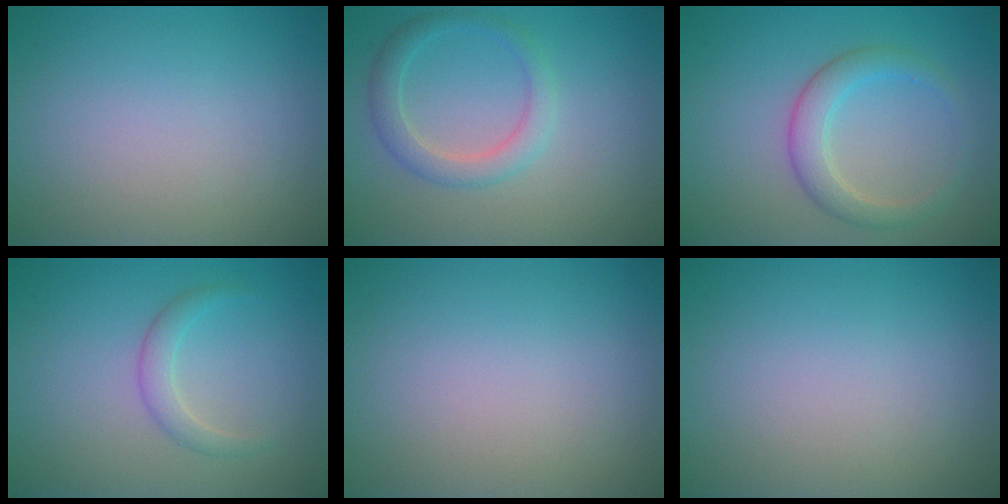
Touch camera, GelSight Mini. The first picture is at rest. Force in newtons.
{"total": 2.7, "press": 2.7, "slide": 0.2}
{"total": 3.0, "press": 3.0, "slide": 0.1}
{"total": 1.7, "press": 1.7, "slide": 0.1}
{"total": 0.0}
{"total": 0.0}